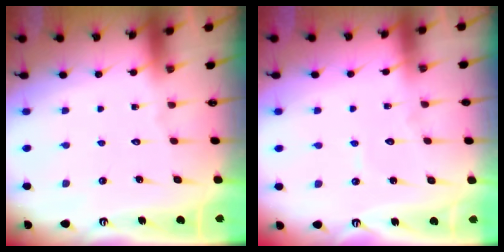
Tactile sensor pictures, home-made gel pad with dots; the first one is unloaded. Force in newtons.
{"total": 3.3, "press": 3.3, "slide": 0.1}